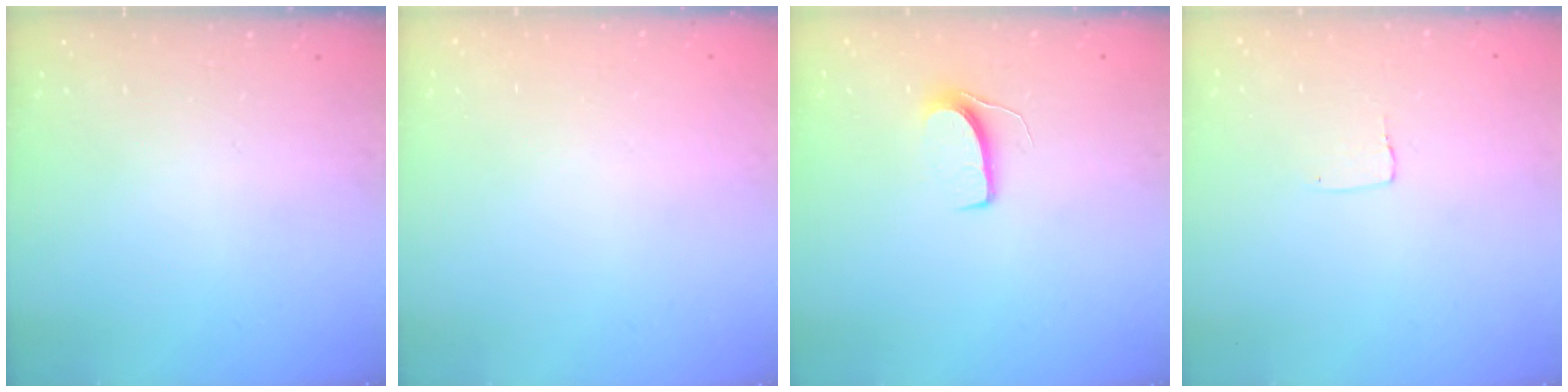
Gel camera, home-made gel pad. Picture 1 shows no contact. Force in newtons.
{"total": 0.0}
{"total": 6.6, "press": 6.6, "slide": 0.5}
{"total": 3.8, "press": 3.8, "slide": 0.1}